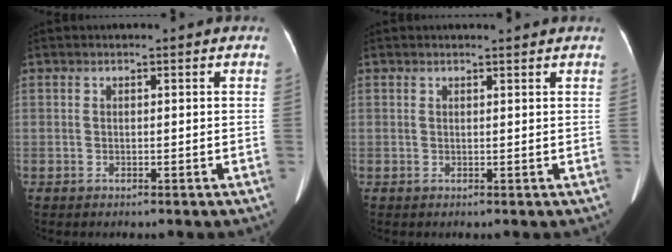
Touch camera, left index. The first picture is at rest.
{"total": 1.0, "force": [1.0, -0.1, 0.1], "torque": [-0.012, 0.000, 0.014]}